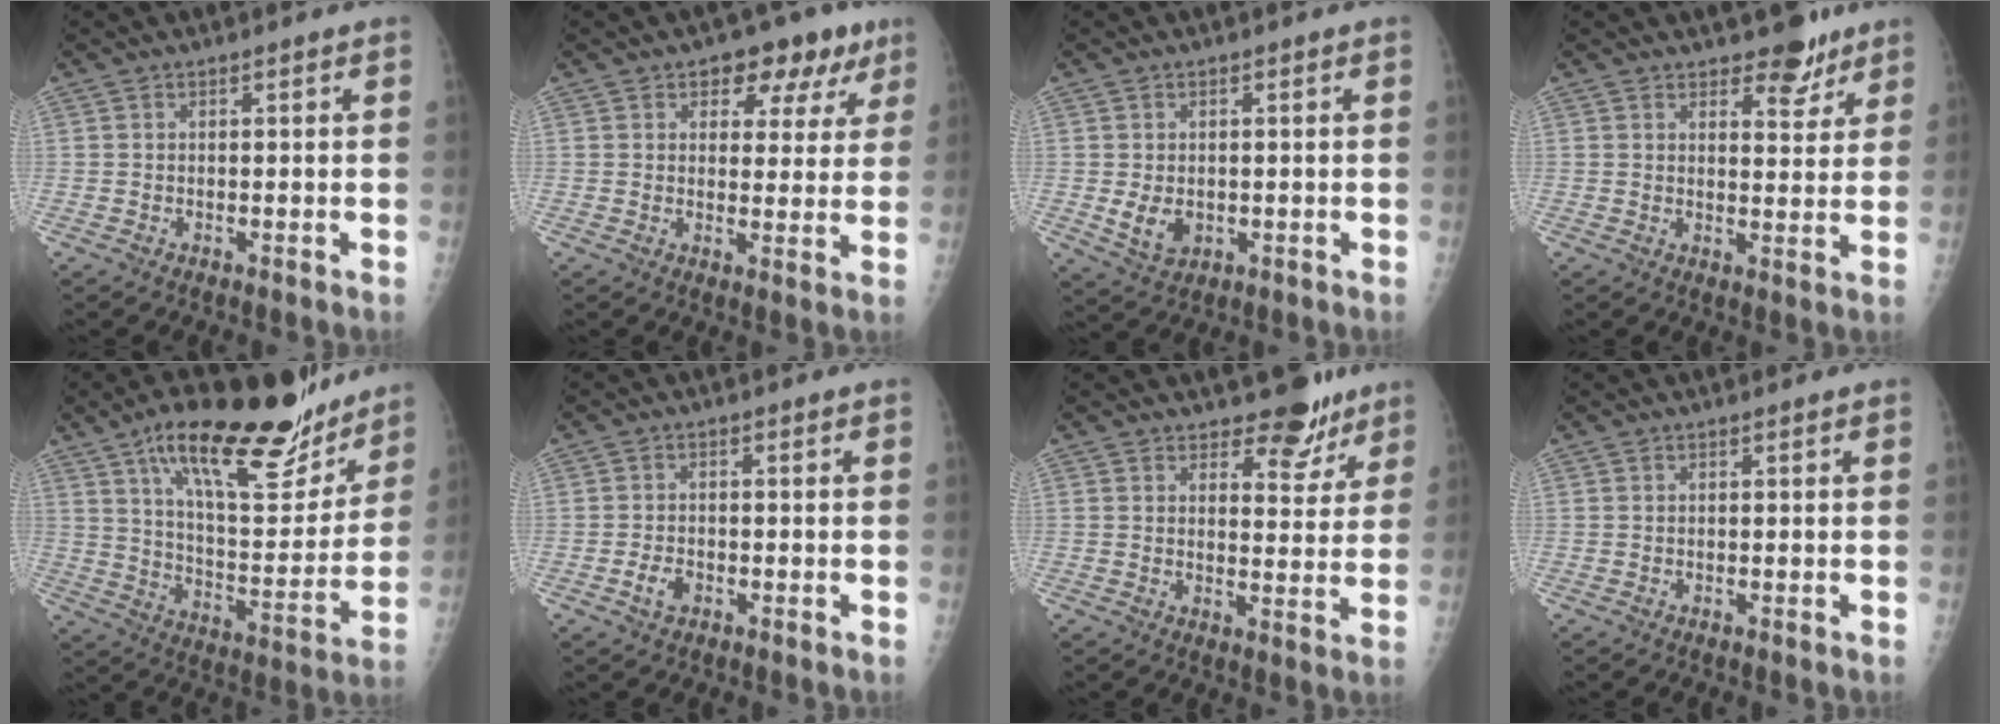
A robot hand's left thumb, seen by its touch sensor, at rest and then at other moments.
{"total": 9.6, "force": [5.2, 6.1, 5.3], "torque": [-0.011, -0.013, 0.061]}
{"total": 4.7, "force": [-0.4, 3.6, 3.1], "torque": [-0.041, -0.008, 0.004]}
{"total": 5.7, "force": [4.4, 2.7, 2.5], "torque": [-0.005, -0.030, 0.062]}
{"total": 25.1, "force": [17.0, 8.9, 16.1], "torque": [-0.207, -0.065, 0.271]}
{"total": 2.9, "force": [-1.3, 1.9, 1.7], "torque": [-0.029, 0.006, -0.022]}
{"total": 6.9, "force": [5.4, 3.4, 2.5], "torque": [0.001, -0.038, 0.072]}
{"total": 0.0}